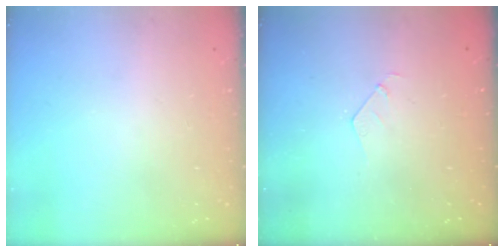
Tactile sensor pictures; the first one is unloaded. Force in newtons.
{"total": 2.8, "press": 2.8, "slide": 0.1}